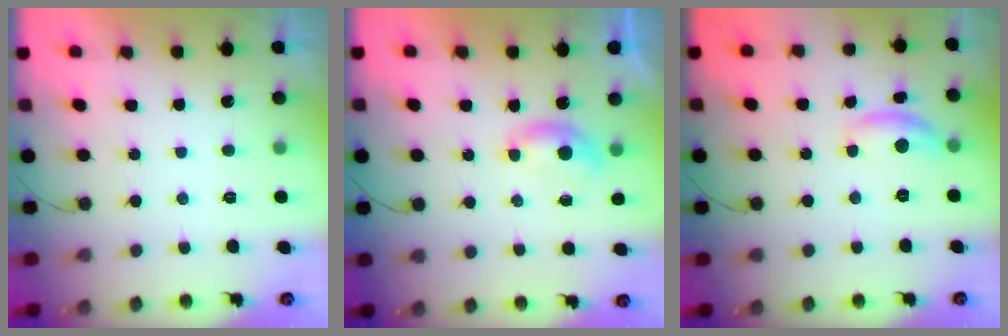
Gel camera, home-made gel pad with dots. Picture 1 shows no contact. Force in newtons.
{"total": 4.7, "press": 4.7, "slide": 0.6}
{"total": 9.2, "press": 9.2, "slide": 0.4}